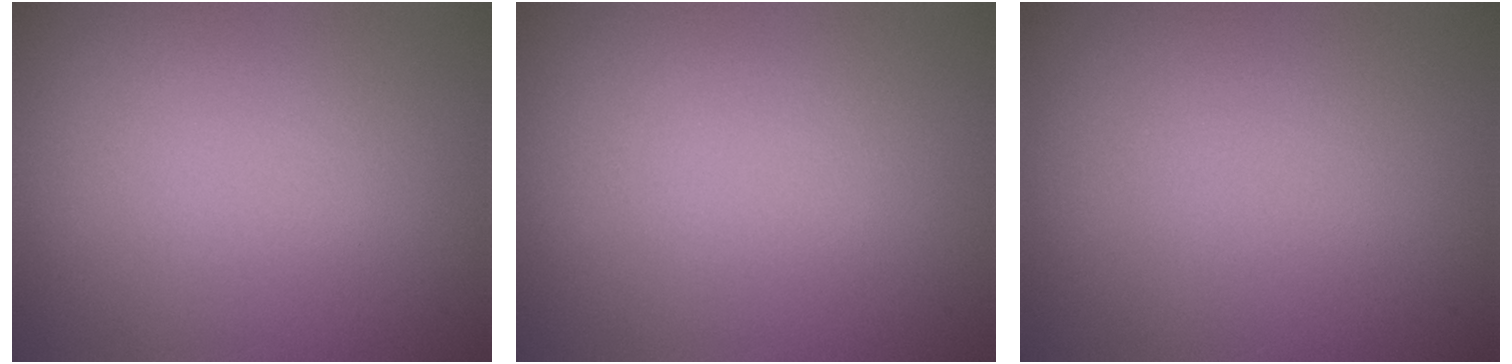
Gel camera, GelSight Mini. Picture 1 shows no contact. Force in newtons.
{"total": 0.0}
{"total": 0.0}